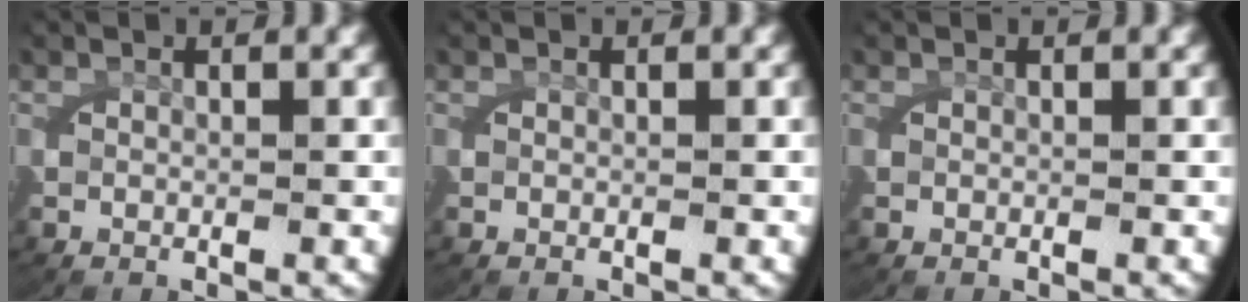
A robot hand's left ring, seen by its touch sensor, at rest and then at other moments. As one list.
[{"total": 0.0}, {"total": 0.0}]